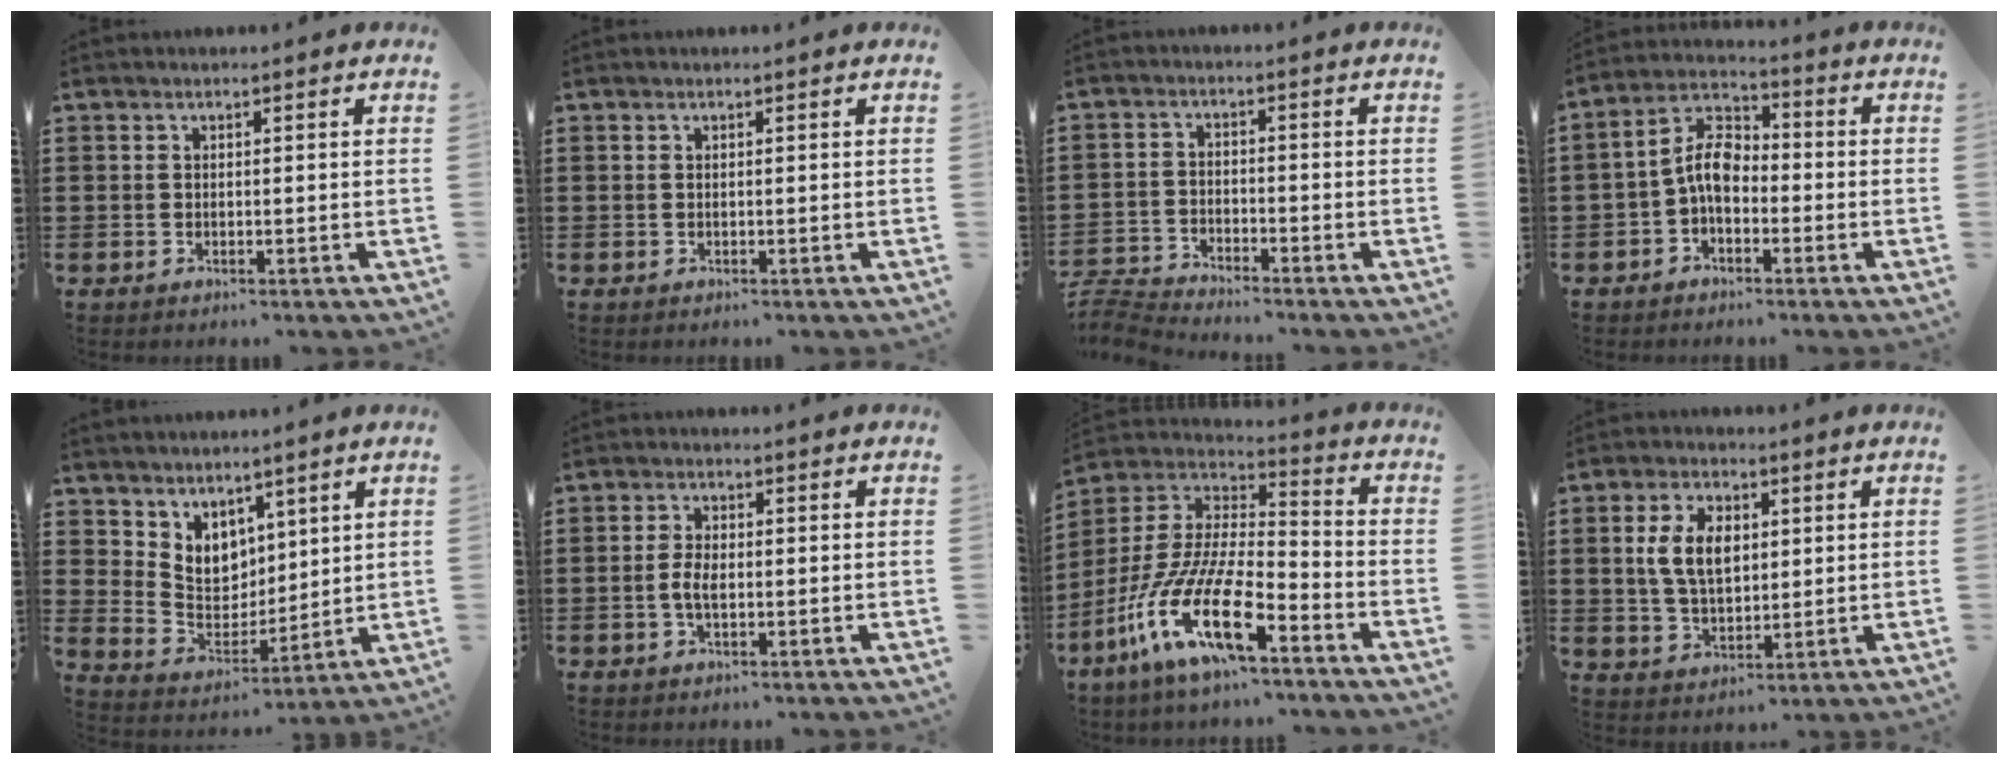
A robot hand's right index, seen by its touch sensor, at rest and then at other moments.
{"total": 0.0}
{"total": 3.8, "force": [-3.8, 0.1, 0.1], "torque": [-0.021, -0.005, -0.084]}
{"total": 6.7, "force": [-1.4, 4.0, 5.1], "torque": [-0.118, 0.011, -0.033]}
{"total": 6.3, "force": [4.2, 4.6, 0.7], "torque": [-0.039, -0.024, 0.081]}
{"total": 3.0, "force": [-0.6, 1.4, 2.5], "torque": [-0.070, -0.004, -0.018]}
{"total": 15.5, "force": [-9.4, 4.1, 11.5], "torque": [-0.255, 0.006, -0.178]}
{"total": 7.1, "force": [1.4, 4.3, 5.4], "torque": [-0.123, 0.008, 0.016]}